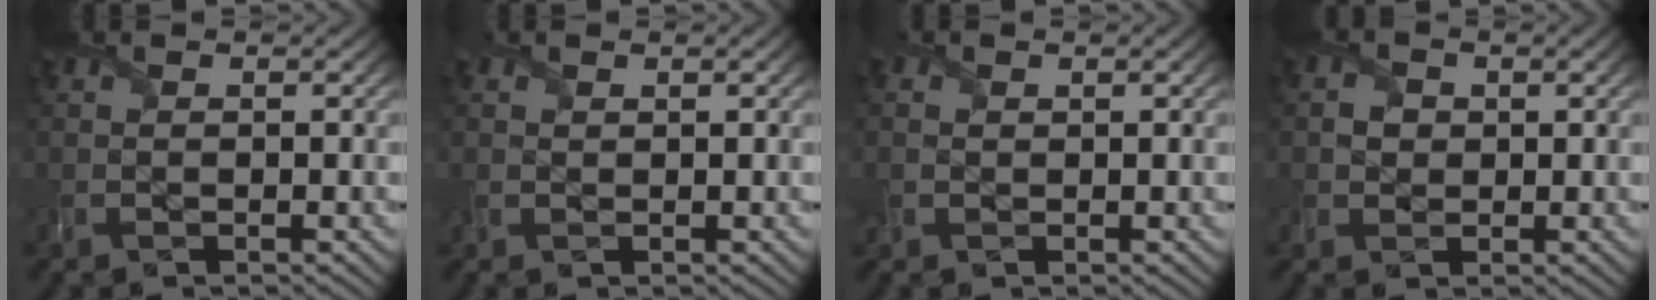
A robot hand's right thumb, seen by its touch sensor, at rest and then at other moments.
{"total": 1.2, "force": [0.6, 1.0, 0.4], "torque": [-0.014, 0.000, 0.012]}
{"total": 1.6, "force": [0.3, 1.4, 0.5], "torque": [-0.020, -0.003, 0.005]}
{"total": 2.0, "force": [0.2, 1.8, 0.7], "torque": [-0.017, -0.003, 0.000]}